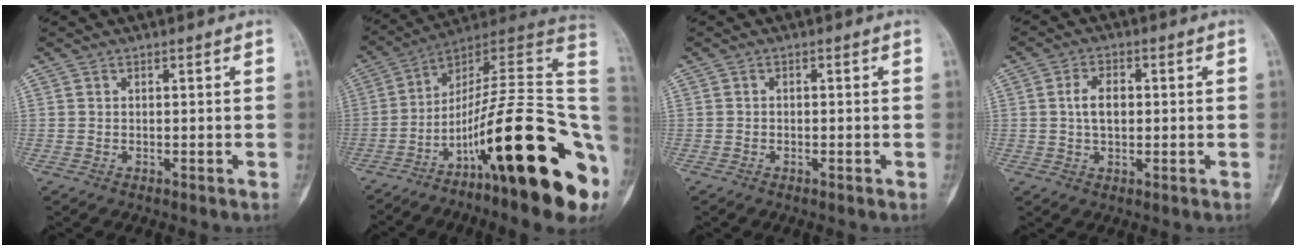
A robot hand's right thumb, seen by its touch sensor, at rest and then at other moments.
{"total": 29.9, "force": [-8.9, 7.0, 27.7], "torque": [-0.341, 0.062, -0.138]}
{"total": 0.5, "force": [-0.3, 0.2, 0.3], "torque": [-0.005, 0.001, -0.009]}
{"total": 4.9, "force": [0.4, 3.0, 3.9], "torque": [-0.070, 0.007, 0.005]}